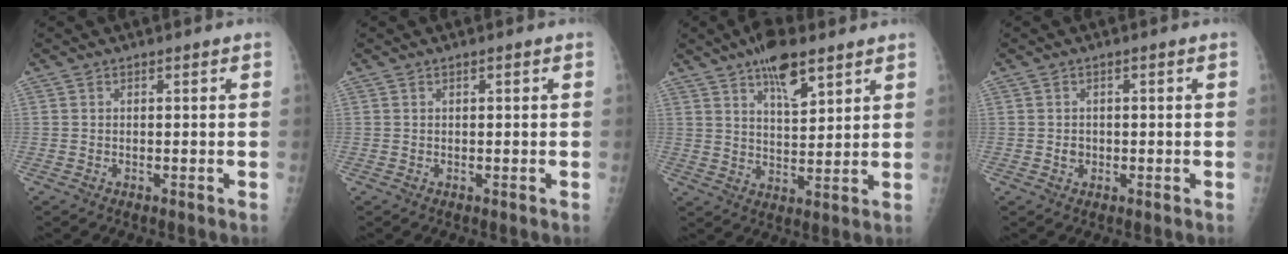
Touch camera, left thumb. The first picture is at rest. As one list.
[{"total": 0.0}, {"total": 9.8, "force": [6.2, 3.6, 6.6], "torque": [-0.090, -0.030, 0.103]}, {"total": 1.5, "force": [-0.3, 1.4, 0.7], "torque": [-0.003, 0.004, -0.003]}]